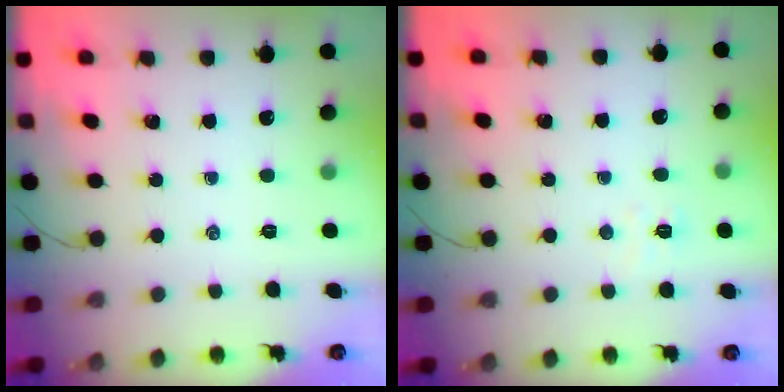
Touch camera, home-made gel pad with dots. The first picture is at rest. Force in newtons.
{"total": 3.9, "press": 3.7, "slide": 1.0}